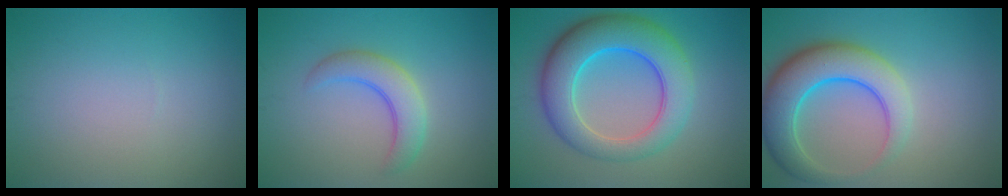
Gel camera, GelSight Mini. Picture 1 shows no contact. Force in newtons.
{"total": 3.8, "press": 3.7, "slide": 0.3}
{"total": 8.9, "press": 8.9, "slide": 0.1}
{"total": 7.6, "press": 7.6, "slide": 0.8}